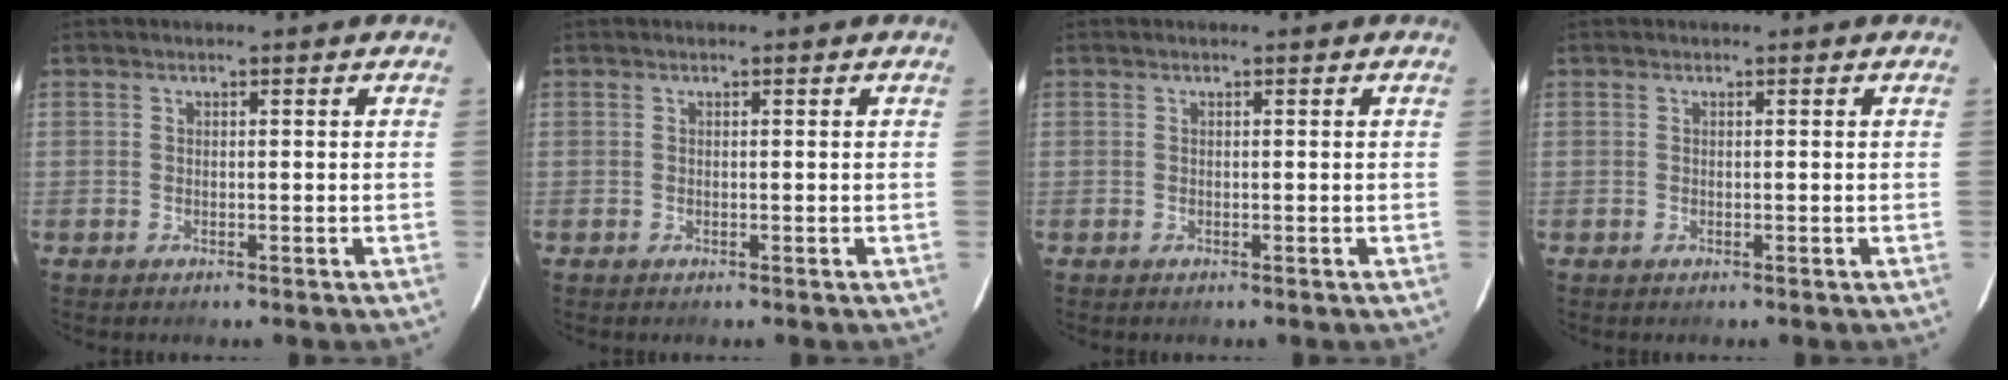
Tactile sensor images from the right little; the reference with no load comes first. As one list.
[{"total": 0.0}, {"total": 0.0}, {"total": 0.0}]